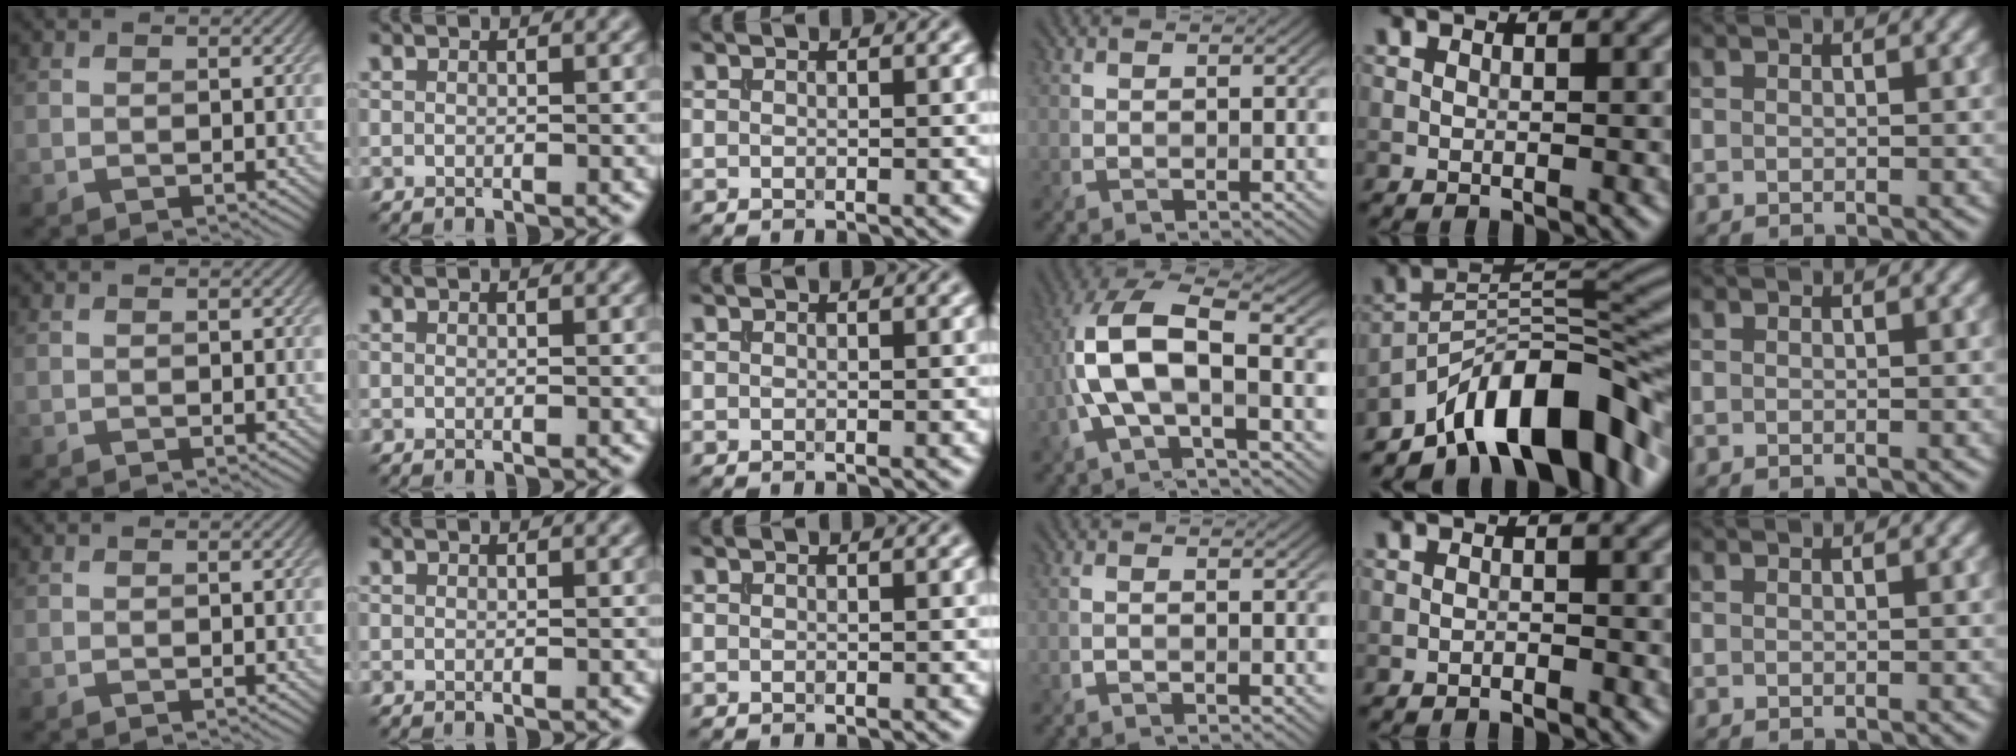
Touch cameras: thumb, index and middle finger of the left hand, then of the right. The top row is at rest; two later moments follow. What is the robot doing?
{"motion": "insert", "object": "file holder"}